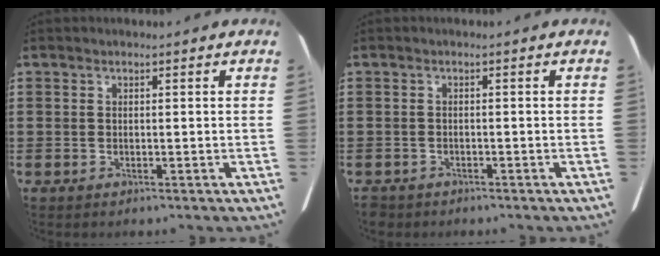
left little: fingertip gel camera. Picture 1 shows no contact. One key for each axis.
{"total": 0.9, "fx": -0.9, "fy": 0.1, "fz": 0.1, "tx": -0.006, "ty": -0.001, "tz": -0.019}